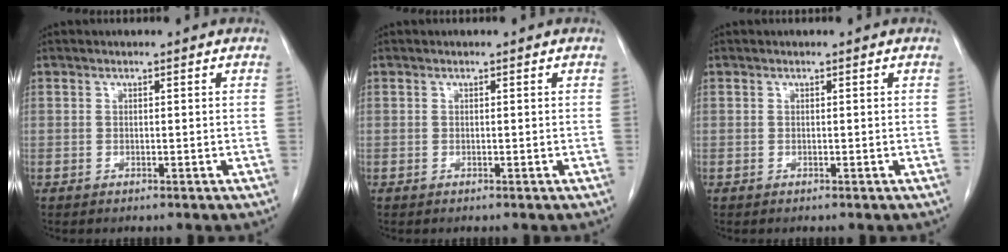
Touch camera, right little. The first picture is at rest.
{"total": 0.0}
{"total": 0.0}